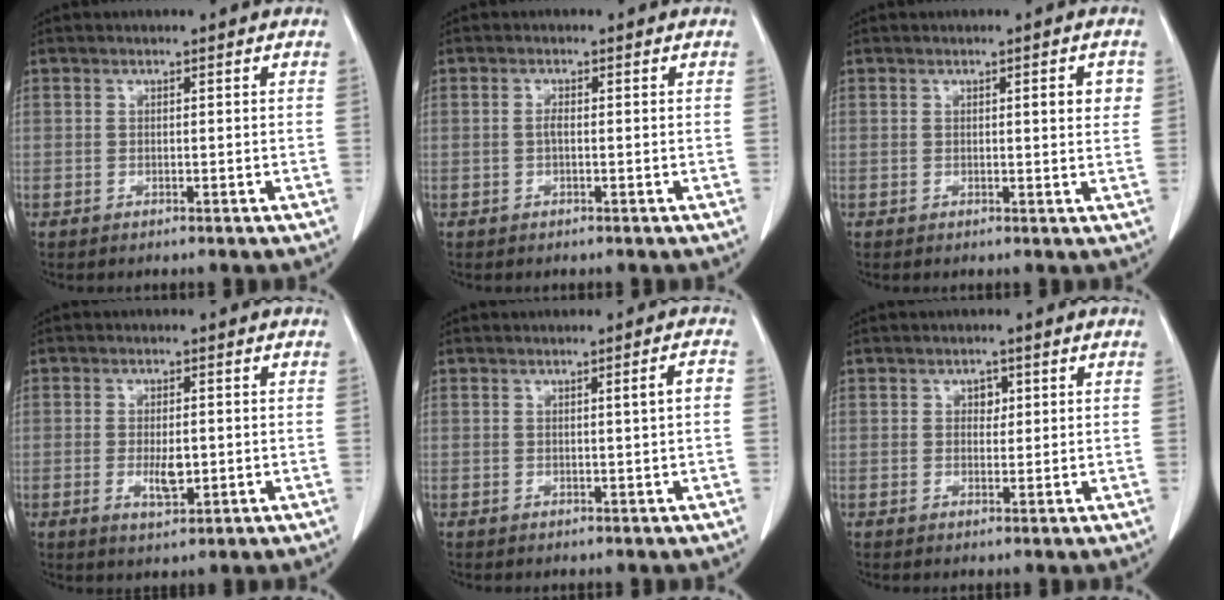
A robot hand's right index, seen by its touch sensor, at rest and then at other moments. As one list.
[{"total": 1.1, "force": [-0.1, 0.2, 1.0], "torque": [-0.022, 0.002, -0.002]}, {"total": 2.9, "force": [0.8, 0.6, 2.7], "torque": [-0.033, 0.001, 0.010]}, {"total": 3.9, "force": [-0.7, 1.4, 3.6], "torque": [-0.064, -0.004, -0.007]}, {"total": 2.0, "force": [0.1, -0.3, 2.0], "torque": [-0.029, 0.003, 0.003]}, {"total": 1.7, "force": [0.6, 1.2, 1.0], "torque": [-0.010, 0.000, 0.007]}]